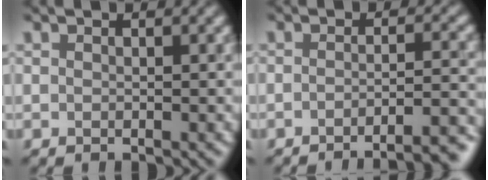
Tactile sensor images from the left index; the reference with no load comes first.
{"total": 6.6, "force": [-5.1, 1.1, 4.0], "torque": [-0.029, 0.017, -0.047]}